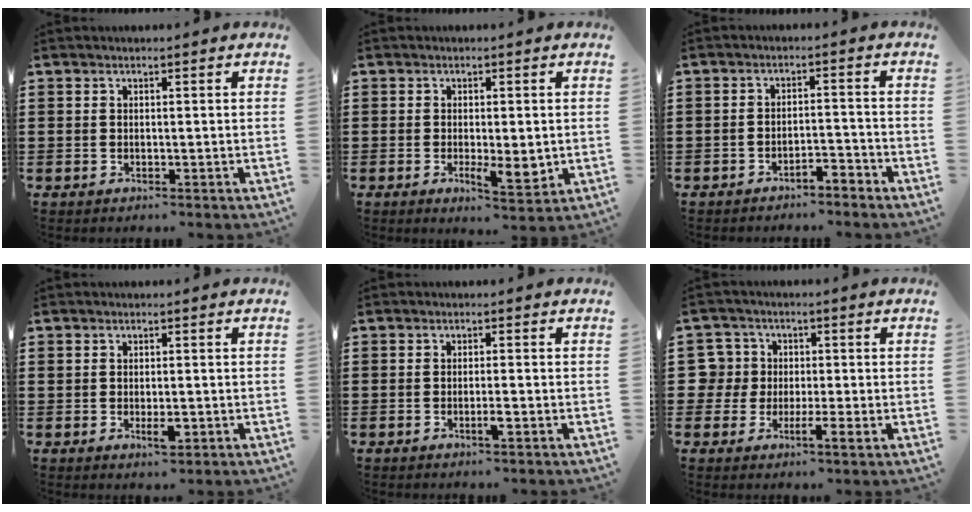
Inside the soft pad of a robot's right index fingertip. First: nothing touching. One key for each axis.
{"total": 4.6, "fx": -0.9, "fy": 1.7, "fz": 4.2, "tx": -0.085, "ty": -0.004, "tz": -0.017}
{"total": 2.7, "fx": -2.6, "fy": 0.3, "fz": 0.6, "tx": -0.015, "ty": 0.005, "tz": -0.053}
{"total": 2.3, "fx": -0.6, "fy": 1.0, "fz": 2.0, "tx": -0.035, "ty": -0.001, "tz": -0.010}
{"total": 1.8, "fx": -0.8, "fy": 0.1, "fz": 1.6, "tx": -0.028, "ty": -0.001, "tz": -0.014}
{"total": 5.0, "fx": -0.4, "fy": 4.5, "fz": 2.2, "tx": -0.068, "ty": 0.012, "tz": -0.011}